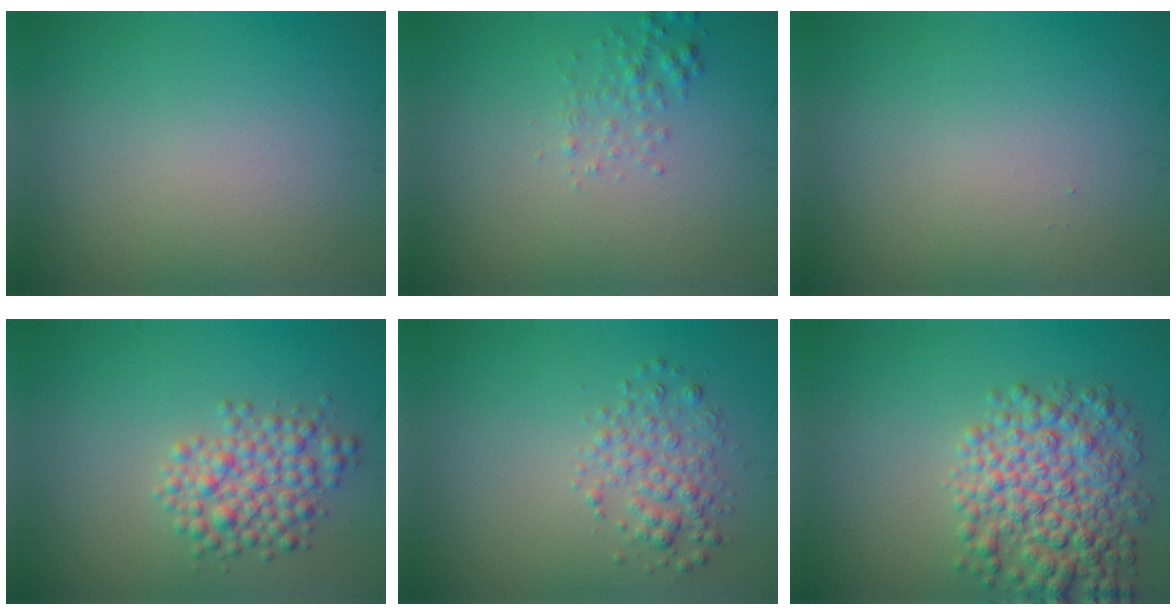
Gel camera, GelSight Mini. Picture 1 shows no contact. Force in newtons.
{"total": 1.6, "press": 1.5, "slide": 0.2}
{"total": 0.0}
{"total": 3.9, "press": 3.9, "slide": 0.2}
{"total": 2.6, "press": 2.6, "slide": 0.0}
{"total": 6.7, "press": 6.7, "slide": 0.1}